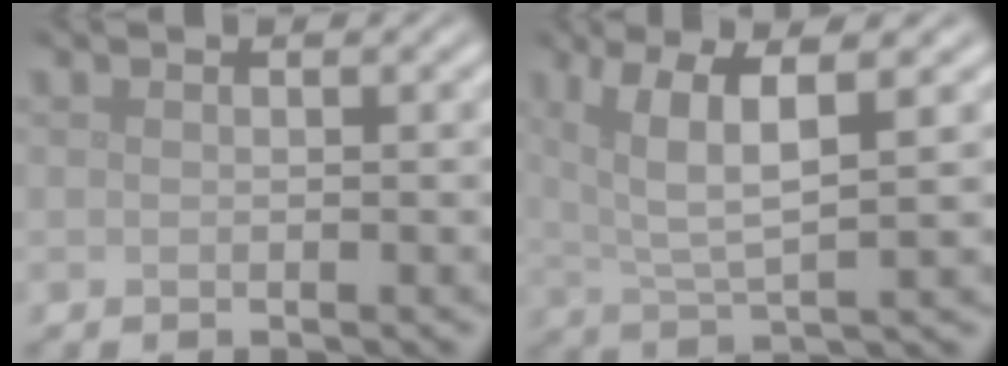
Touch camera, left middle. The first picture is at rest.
{"total": 6.2, "force": [2.7, 1.5, 5.4], "torque": [-0.103, 0.004, 0.051]}